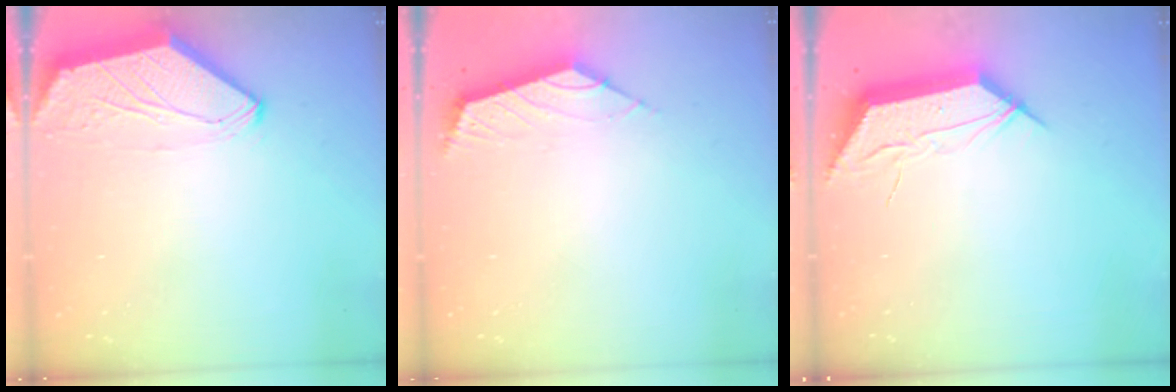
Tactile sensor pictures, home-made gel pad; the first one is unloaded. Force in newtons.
{"total": 2.6, "press": 2.5, "slide": 0.7}
{"total": 10.8, "press": 10.8, "slide": 1.1}